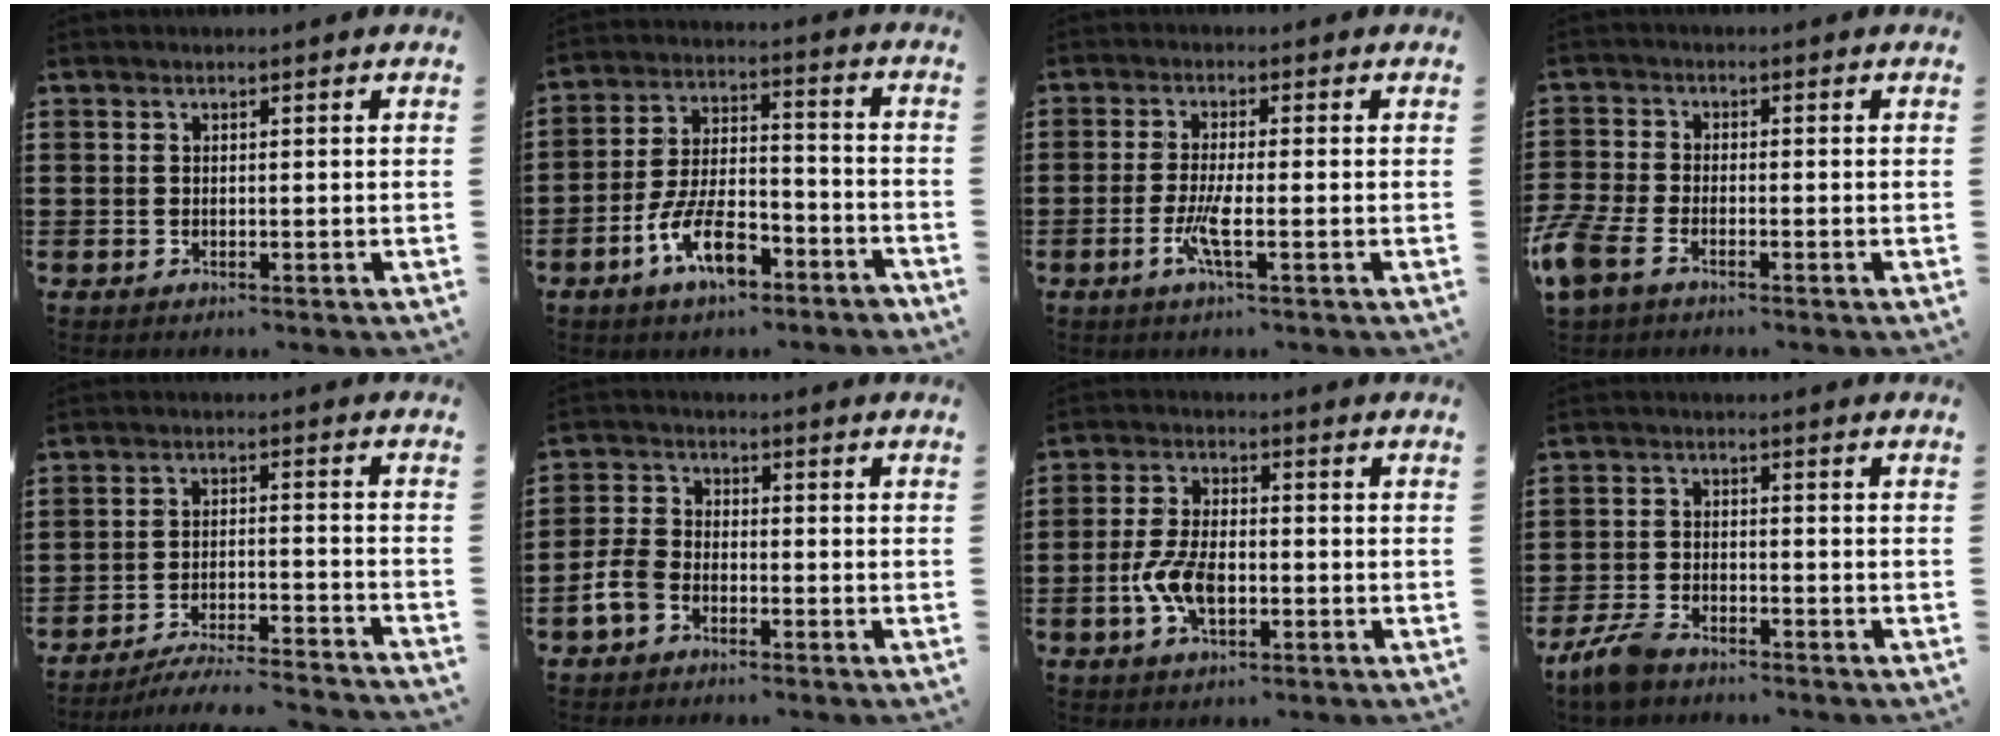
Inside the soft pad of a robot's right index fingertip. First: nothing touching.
{"total": 10.9, "force": [-6.1, 4.4, 7.9], "torque": [-0.163, 0.009, -0.111]}
{"total": 4.6, "force": [-1.6, 0.5, 4.2], "torque": [-0.092, -0.011, -0.034]}
{"total": 3.8, "force": [-2.9, 1.3, 2.0], "torque": [-0.068, -0.009, -0.065]}
{"total": 5.9, "force": [-5.6, -0.2, 1.9], "torque": [-0.039, -0.011, -0.108]}
{"total": 4.6, "force": [-2.6, 2.8, 2.5], "torque": [-0.074, 0.001, -0.057]}
{"total": 6.9, "force": [-1.8, 3.4, 5.7], "torque": [-0.132, -0.003, -0.037]}
{"total": 4.1, "force": [-3.4, 1.3, 1.9], "torque": [-0.053, 0.001, -0.069]}